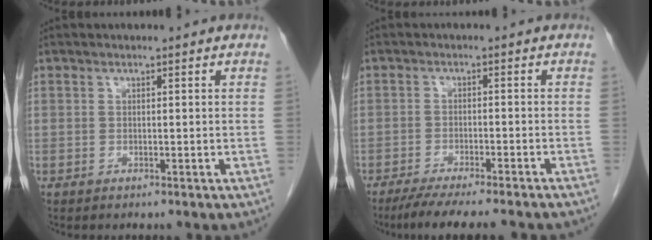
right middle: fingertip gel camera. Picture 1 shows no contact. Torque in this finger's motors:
{"motor_torque": [1.27, -0.87, 0.22, 0.09]}